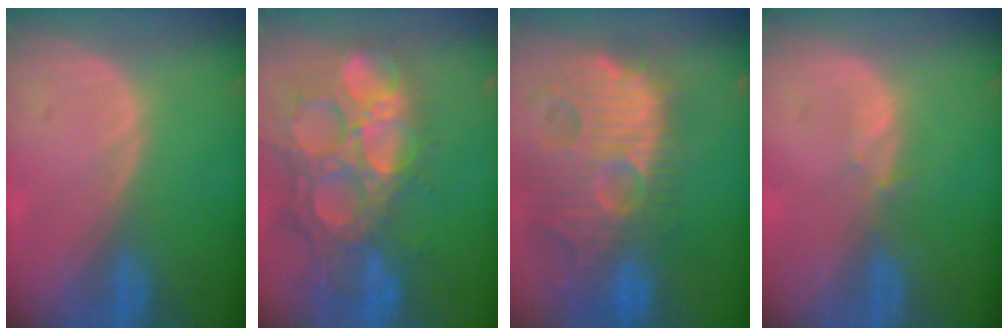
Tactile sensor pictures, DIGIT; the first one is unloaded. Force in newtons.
{"total": 14.8, "press": 12.3, "slide": 8.3}
{"total": 14.7, "press": 12.6, "slide": 7.5}
{"total": 0.8, "press": 0.8, "slide": 0.3}